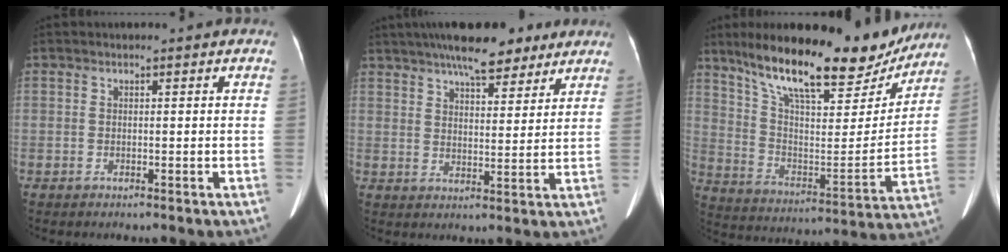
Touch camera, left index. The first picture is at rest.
{"total": 13.8, "force": [10.7, 3.9, 7.9], "torque": [-0.130, 0.031, 0.163]}
{"total": 24.8, "force": [19.5, 6.1, 14.1], "torque": [-0.231, -0.006, 0.304]}